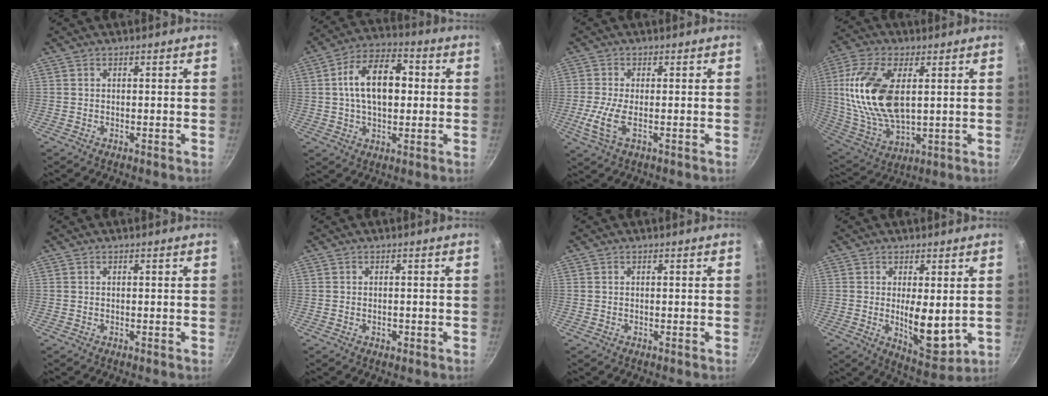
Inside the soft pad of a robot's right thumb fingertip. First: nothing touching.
{"total": 14.0, "force": [1.5, 8.4, 11.1], "torque": [-0.156, 0.025, 0.013]}
{"total": 5.6, "force": [-1.3, 1.8, 5.1], "torque": [-0.127, -0.004, -0.031]}
{"total": 18.5, "force": [3.4, 9.6, 15.5], "torque": [-0.304, -0.008, 0.071]}
{"total": 0.0}
{"total": 1.2, "force": [-0.4, 0.8, 0.7], "torque": [-0.010, 0.001, -0.007]}
{"total": 0.0}
{"total": 9.6, "force": [0.3, 4.0, 8.7], "torque": [-0.119, -0.027, 0.023]}